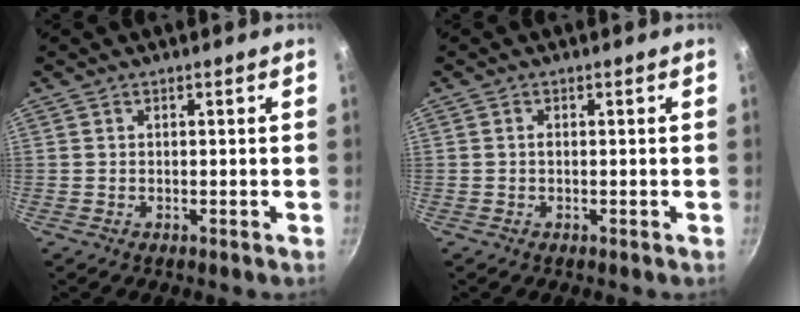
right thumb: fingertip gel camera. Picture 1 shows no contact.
{"total": 0.6, "force": [0.0, 0.3, 0.5], "torque": [-0.009, 0.002, -0.001]}